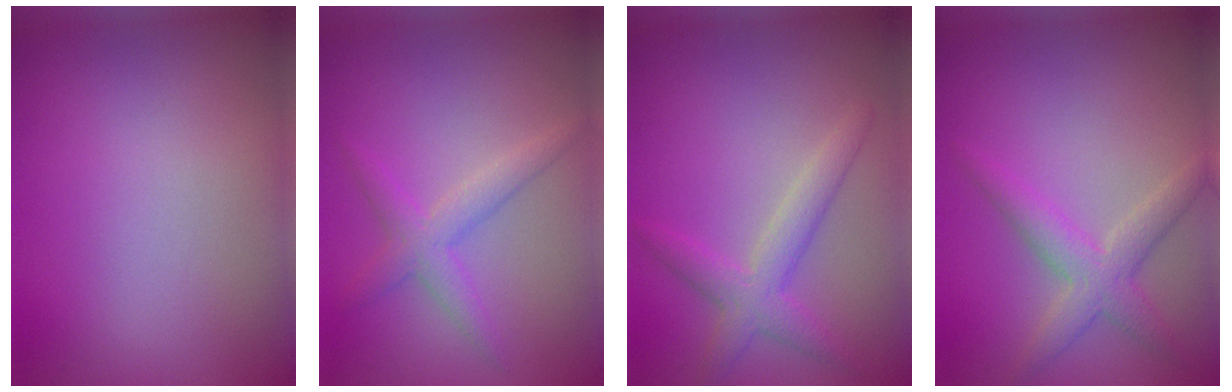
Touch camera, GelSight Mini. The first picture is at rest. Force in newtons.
{"total": 2.5, "press": 2.5, "slide": 0.1}
{"total": 3.0, "press": 3.0, "slide": 0.1}
{"total": 3.1, "press": 3.1, "slide": 0.1}